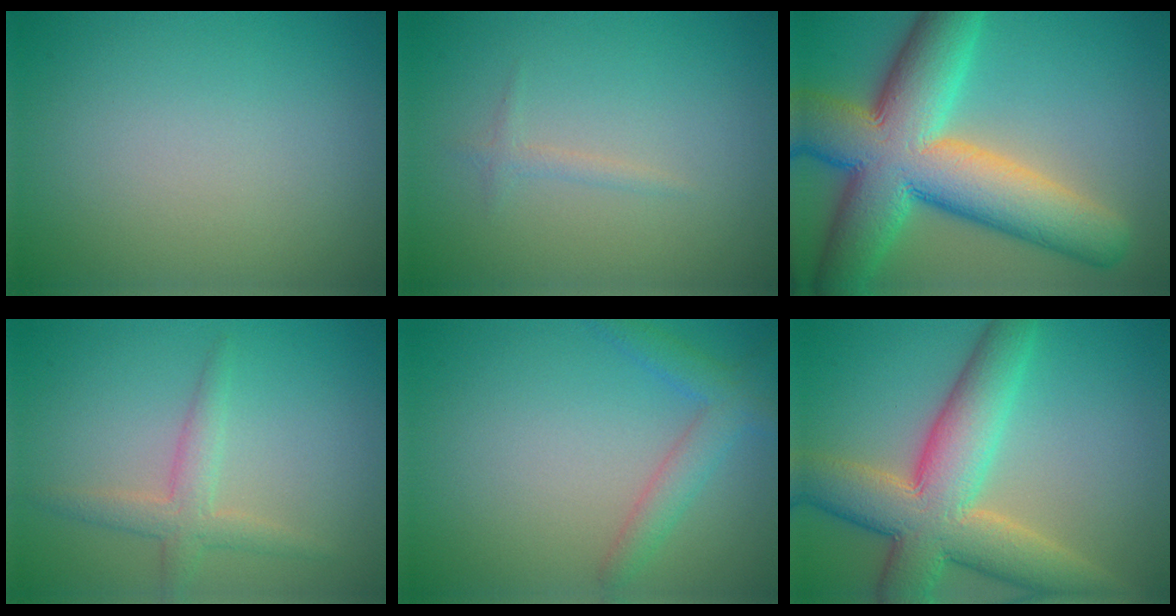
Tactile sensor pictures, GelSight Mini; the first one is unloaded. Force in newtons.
{"total": 0.9, "press": 0.9, "slide": 0.0}
{"total": 14.0, "press": 14.0, "slide": 0.7}
{"total": 2.6, "press": 2.5, "slide": 0.1}
{"total": 2.7, "press": 2.7, "slide": 0.2}
{"total": 9.7, "press": 9.7, "slide": 0.7}